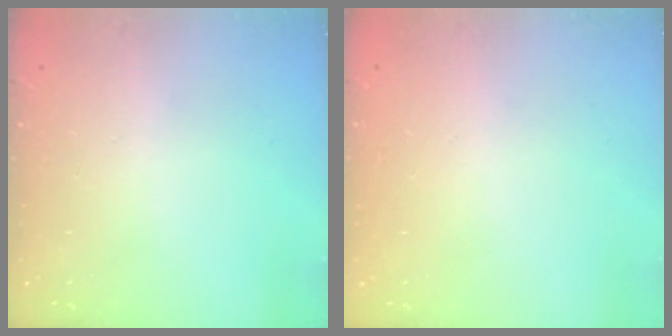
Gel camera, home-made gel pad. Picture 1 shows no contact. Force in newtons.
{"total": 0.0}